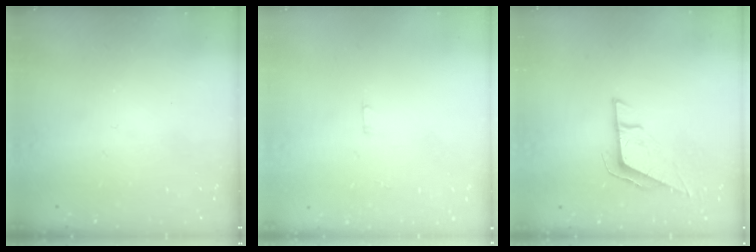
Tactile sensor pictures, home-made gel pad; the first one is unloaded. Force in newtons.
{"total": 1.8, "press": 1.8, "slide": 0.1}
{"total": 6.0, "press": 5.9, "slide": 0.9}